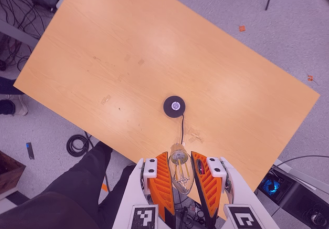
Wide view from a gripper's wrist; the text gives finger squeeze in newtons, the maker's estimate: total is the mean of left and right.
{"total": 12.5, "left": 13.2, "right": 11.7}